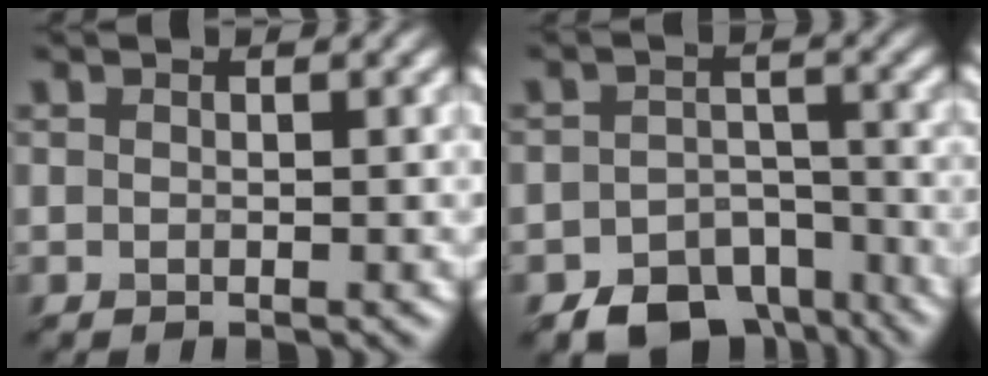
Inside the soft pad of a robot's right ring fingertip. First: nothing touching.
{"total": 7.4, "force": [-5.3, 4.3, 2.8], "torque": [-0.032, -0.014, -0.080]}